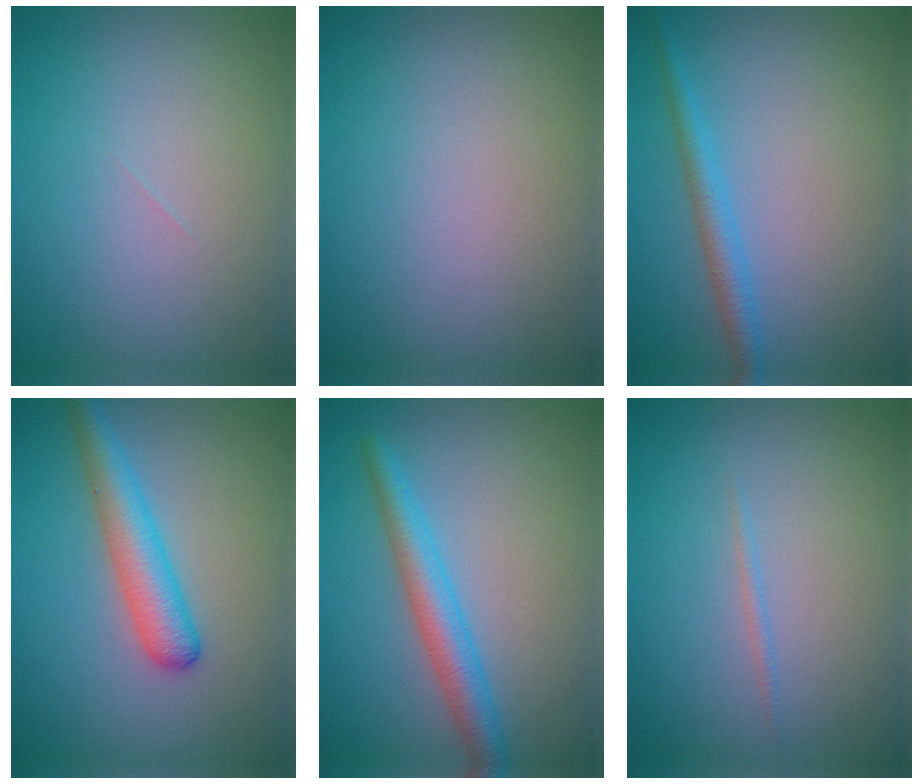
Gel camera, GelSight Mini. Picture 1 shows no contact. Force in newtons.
{"total": 0.0}
{"total": 2.3, "press": 2.3, "slide": 0.1}
{"total": 4.1, "press": 4.1, "slide": 0.1}
{"total": 3.7, "press": 3.7, "slide": 0.1}
{"total": 0.5, "press": 0.5, "slide": 0.1}